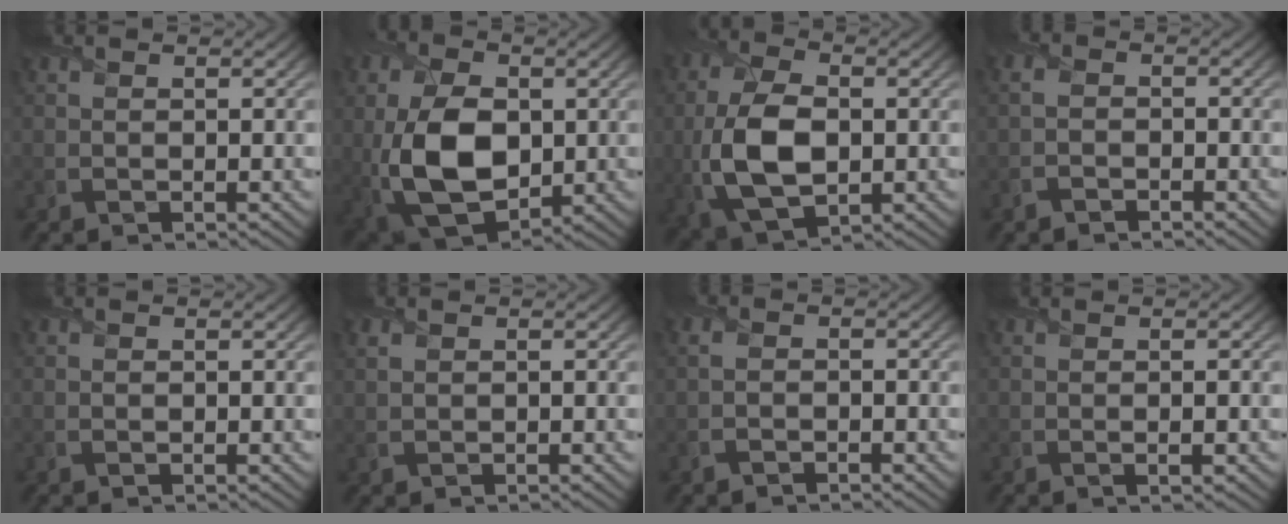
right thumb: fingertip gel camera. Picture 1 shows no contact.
{"total": 14.6, "force": [-0.8, 9.3, 11.3], "torque": [-0.241, -0.005, -0.014]}
{"total": 11.4, "force": [-1.3, 6.7, 9.1], "torque": [-0.221, -0.005, -0.023]}
{"total": 2.2, "force": [-1.4, 1.2, 1.2], "torque": [-0.028, 0.000, -0.034]}
{"total": 0.5, "force": [0.0, 0.3, 0.4], "torque": [-0.010, 0.000, 0.003]}
{"total": 1.4, "force": [0.4, 1.0, 0.9], "torque": [-0.024, 0.000, 0.011]}
{"total": 1.8, "force": [-1.0, 1.1, 1.1], "torque": [-0.025, -0.002, -0.021]}
{"total": 1.0, "force": [-0.2, 0.1, 1.0], "torque": [-0.018, -0.002, -0.003]}